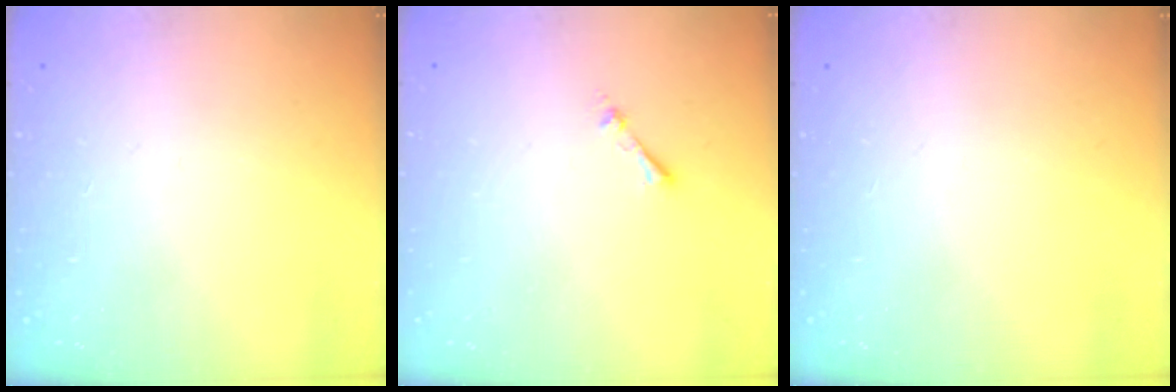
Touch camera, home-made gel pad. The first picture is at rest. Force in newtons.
{"total": 1.7, "press": 1.7, "slide": 0.2}
{"total": 0.0}